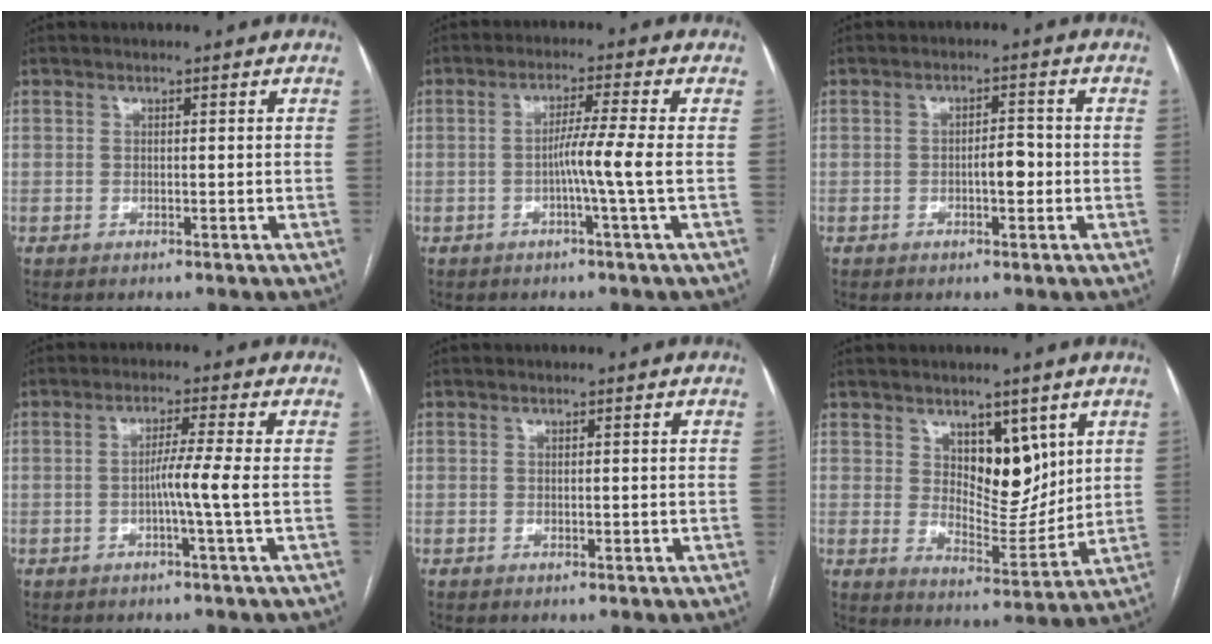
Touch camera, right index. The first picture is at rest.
{"total": 5.2, "force": [-1.1, -1.7, 4.8], "torque": [-0.082, 0.001, -0.020]}
{"total": 3.1, "force": [-0.8, 1.1, 2.8], "torque": [-0.041, 0.005, -0.012]}
{"total": 3.4, "force": [-1.0, -1.1, 3.1], "torque": [-0.048, 0.001, -0.017]}
{"total": 0.6, "force": [-0.1, 0.2, 0.6], "torque": [-0.010, -0.002, 0.001]}
{"total": 9.1, "force": [4.2, 4.6, 6.6], "torque": [-0.098, -0.006, 0.078]}